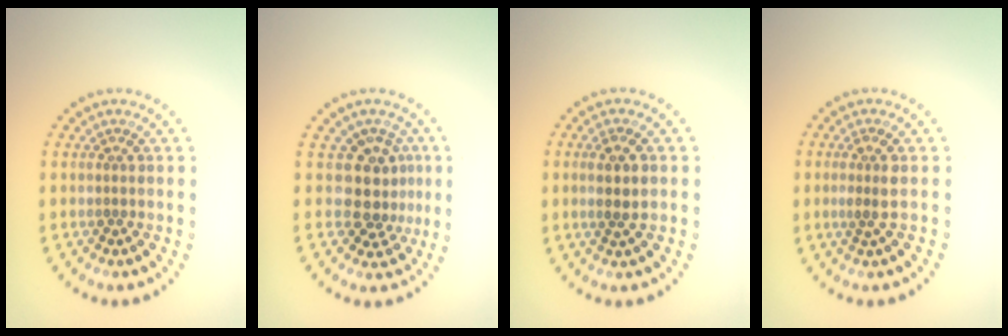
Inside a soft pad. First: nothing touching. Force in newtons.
{"total": 3.3, "press": 2.5, "slide": 2.2}
{"total": 2.4, "press": 2.2, "slide": 1.0}
{"total": 1.5, "press": 1.3, "slide": 0.8}